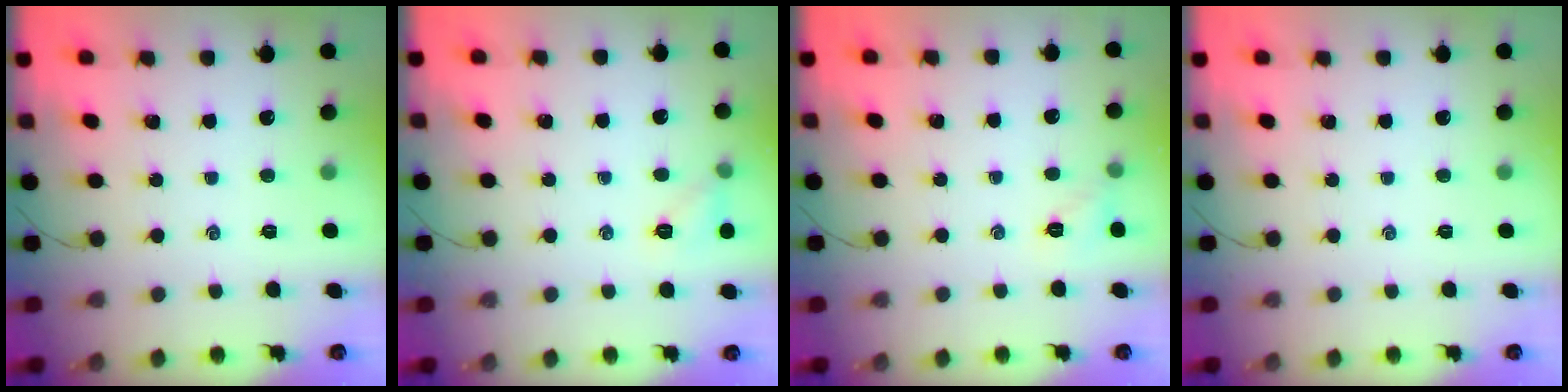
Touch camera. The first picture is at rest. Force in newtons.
{"total": 6.3, "press": 6.0, "slide": 1.8}
{"total": 6.2, "press": 6.0, "slide": 1.5}
{"total": 0.0}